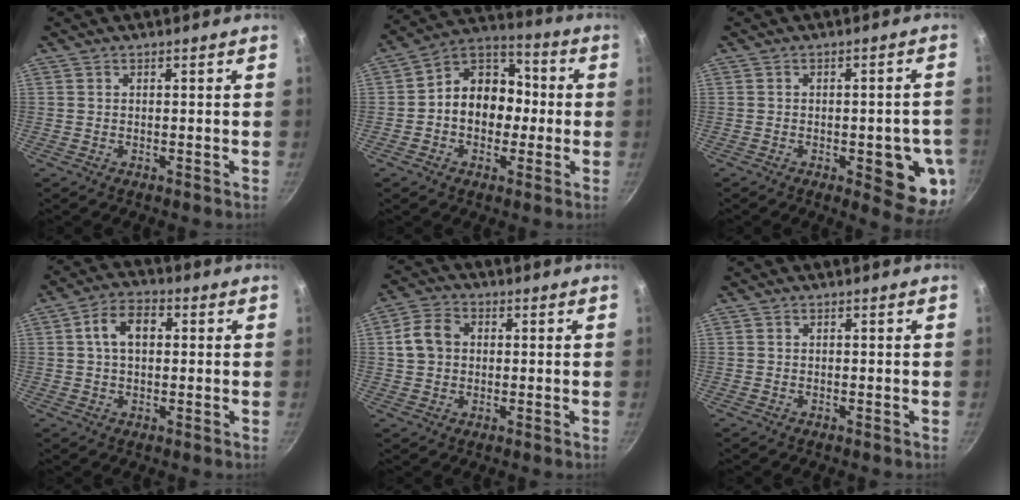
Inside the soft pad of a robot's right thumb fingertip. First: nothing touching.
{"total": 13.4, "force": [-0.7, 10.6, 8.2], "torque": [-0.074, 0.042, -0.034]}
{"total": 11.0, "force": [-2.9, 4.1, 9.8], "torque": [-0.081, 0.003, -0.033]}
{"total": 7.6, "force": [1.3, 4.9, 5.6], "torque": [-0.079, 0.019, 0.013]}
{"total": 6.8, "force": [0.8, 5.5, 3.9], "torque": [-0.056, 0.014, 0.004]}
{"total": 0.0}